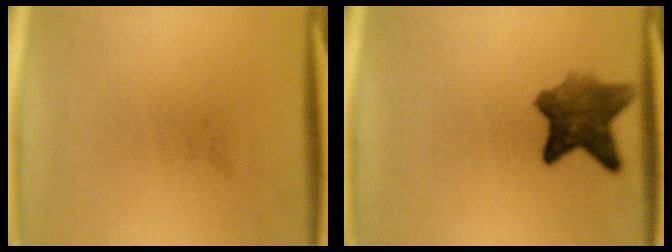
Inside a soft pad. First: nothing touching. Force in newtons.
{"total": 7.1}